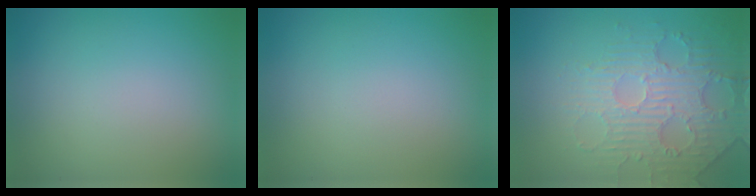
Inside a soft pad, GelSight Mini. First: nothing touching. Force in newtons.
{"total": 0.0}
{"total": 4.6, "press": 3.6, "slide": 3.0}